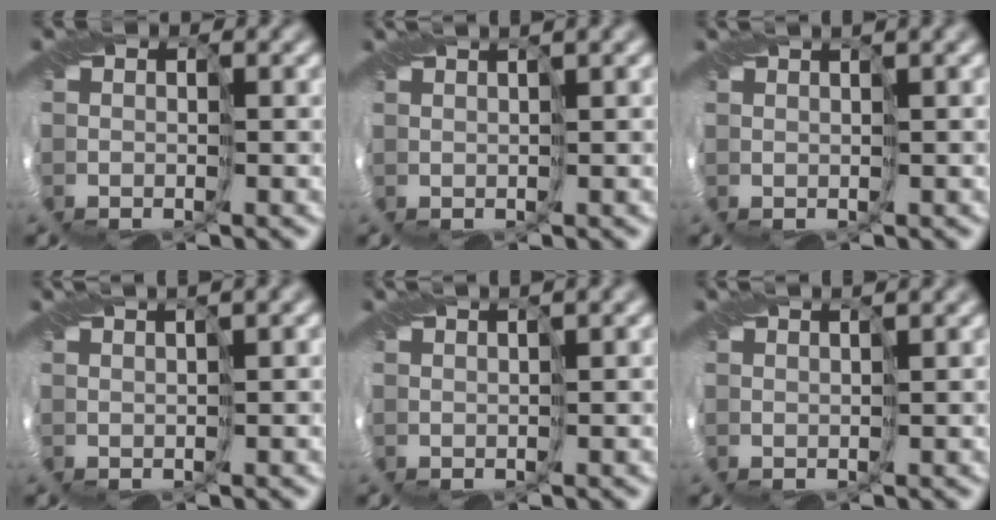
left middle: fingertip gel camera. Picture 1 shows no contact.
{"total": 2.1, "force": [1.4, 0.0, 1.6], "torque": [-0.034, 0.004, 0.024]}
{"total": 1.9, "force": [1.2, 0.0, 1.5], "torque": [-0.031, 0.003, 0.021]}
{"total": 2.4, "force": [1.7, 0.1, 1.8], "torque": [-0.036, 0.005, 0.028]}
{"total": 2.1, "force": [1.5, 0.0, 1.5], "torque": [-0.030, 0.003, 0.024]}
{"total": 2.7, "force": [2.2, 0.3, 1.6], "torque": [-0.023, 0.010, 0.018]}